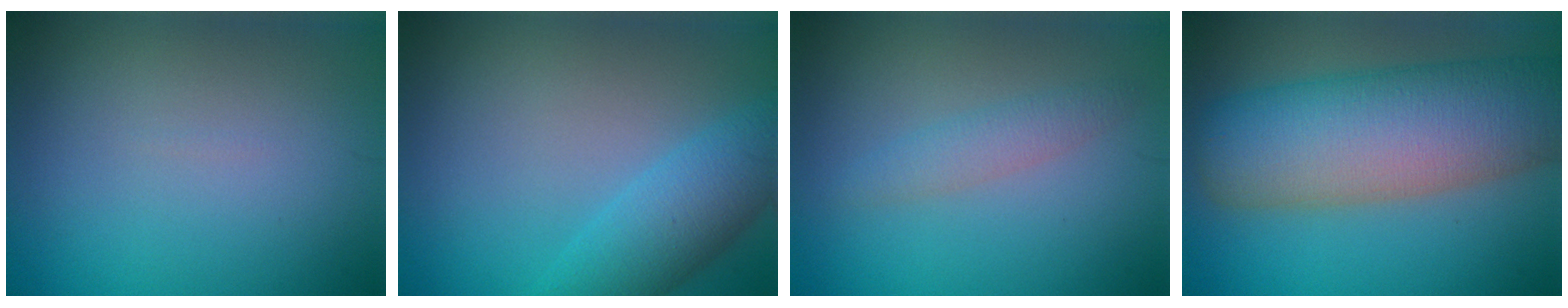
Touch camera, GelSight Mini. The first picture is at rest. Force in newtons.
{"total": 4.9, "press": 4.9, "slide": 0.1}
{"total": 1.8, "press": 1.8, "slide": 0.0}
{"total": 12.0, "press": 12.0, "slide": 0.6}